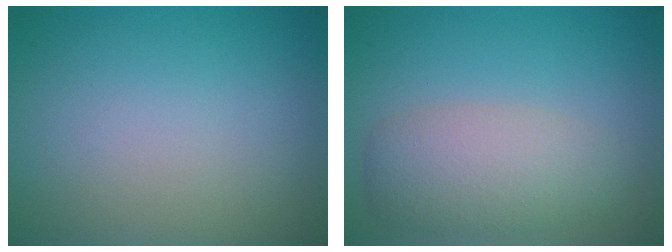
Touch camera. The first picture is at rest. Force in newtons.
{"total": 4.6, "press": 4.6, "slide": 0.1}